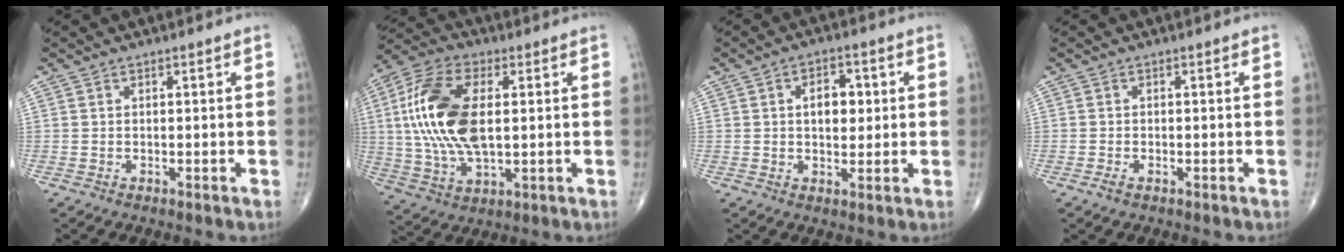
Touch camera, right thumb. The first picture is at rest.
{"total": 18.4, "force": [2.2, 9.3, 15.7], "torque": [-0.329, 0.003, 0.039]}
{"total": 6.5, "force": [1.1, 3.9, 5.1], "torque": [-0.056, 0.003, 0.014]}
{"total": 1.2, "force": [-0.7, 0.6, 0.8], "torque": [-0.023, 0.001, -0.013]}